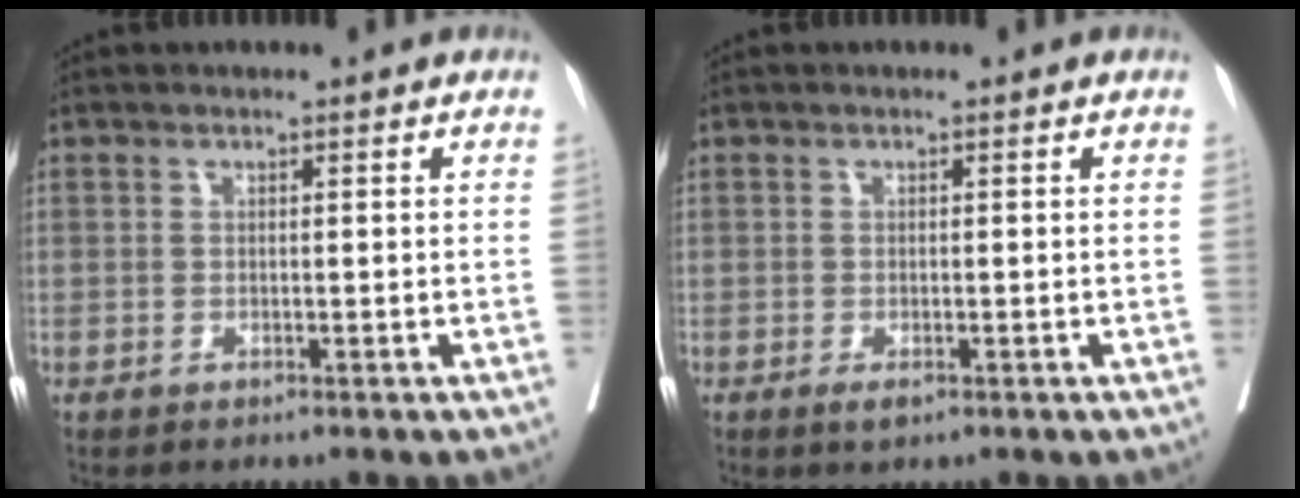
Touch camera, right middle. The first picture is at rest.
{"total": 1.4, "force": [-0.8, 0.6, 1.1], "torque": [-0.017, -0.002, -0.009]}